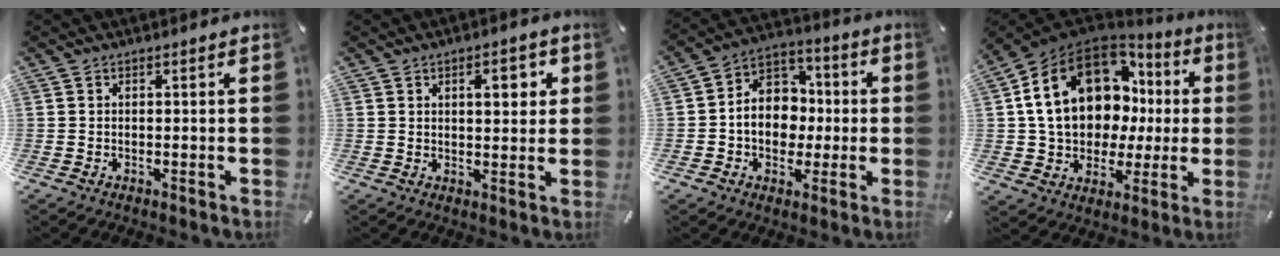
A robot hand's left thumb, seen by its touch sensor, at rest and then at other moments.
{"total": 5.5, "force": [2.0, 2.8, 4.2], "torque": [-0.051, -0.006, 0.022]}
{"total": 11.1, "force": [-1.3, 9.7, 5.2], "torque": [-0.094, 0.015, -0.021]}
{"total": 20.4, "force": [6.1, 14.6, 12.8], "torque": [-0.236, -0.026, 0.110]}